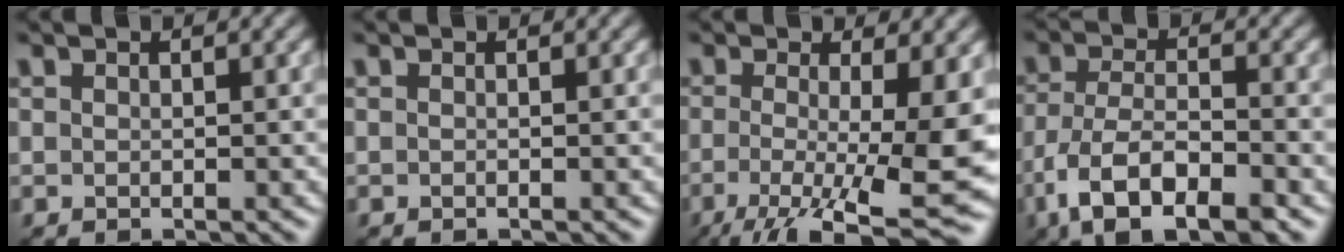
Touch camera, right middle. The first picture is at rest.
{"total": 0.0}
{"total": 11.1, "force": [-2.8, 2.9, 10.3], "torque": [-0.170, -0.022, -0.036]}
{"total": 7.7, "force": [-4.1, 3.3, 5.6], "torque": [-0.111, -0.006, -0.079]}